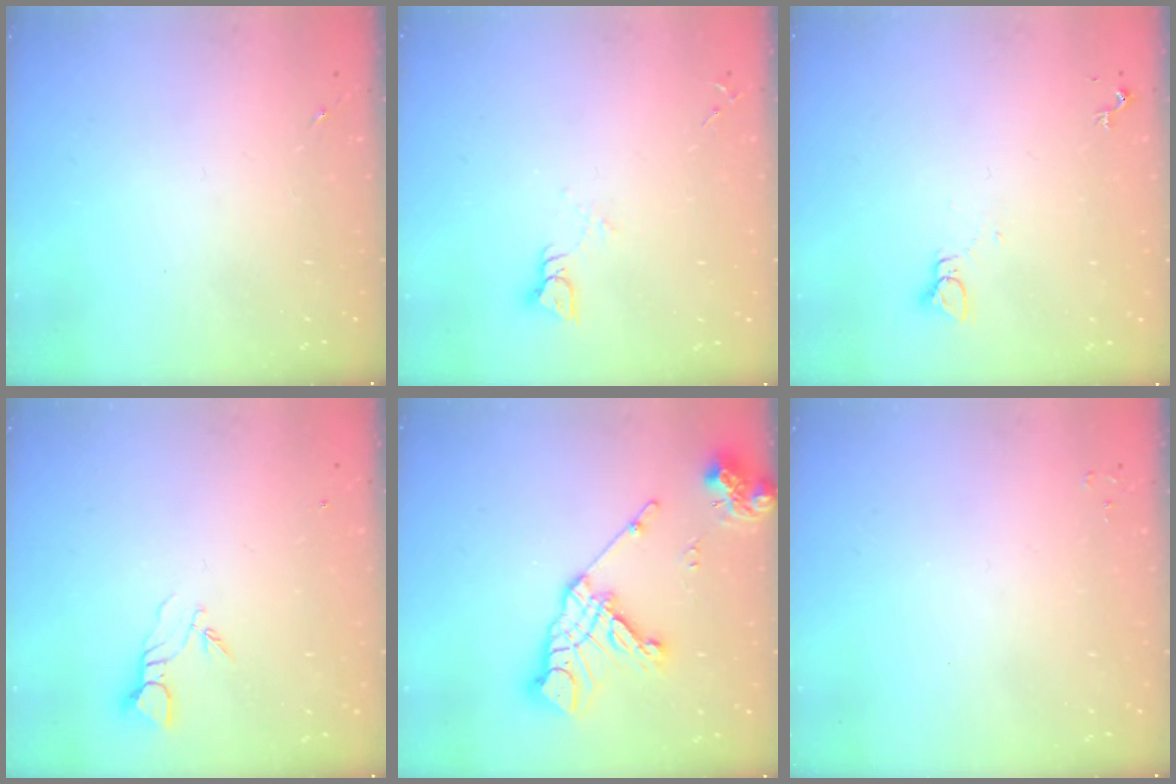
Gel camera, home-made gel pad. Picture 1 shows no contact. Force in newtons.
{"total": 3.6, "press": 3.6, "slide": 0.4}
{"total": 2.2, "press": 2.2, "slide": 0.1}
{"total": 3.8, "press": 3.8, "slide": 0.3}
{"total": 16.5, "press": 16.4, "slide": 2.2}
{"total": 2.0, "press": 2.0, "slide": 0.3}